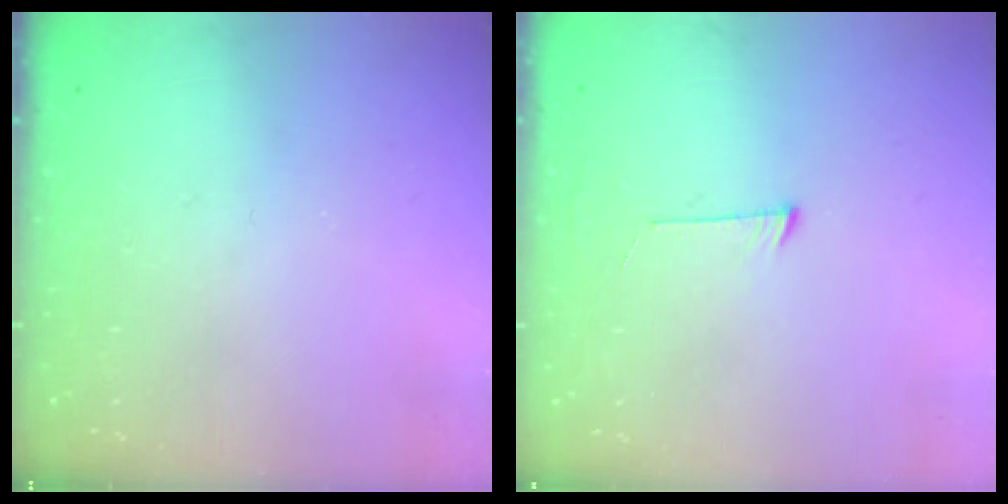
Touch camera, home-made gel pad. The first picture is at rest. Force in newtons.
{"total": 5.5, "press": 5.5, "slide": 0.5}